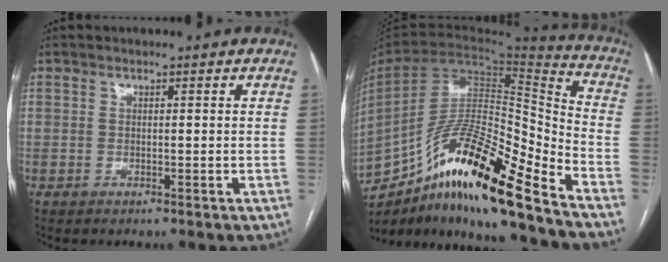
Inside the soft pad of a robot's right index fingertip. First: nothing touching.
{"total": 24.0, "force": [-16.6, 2.6, 17.2], "torque": [-0.297, -0.007, -0.297]}